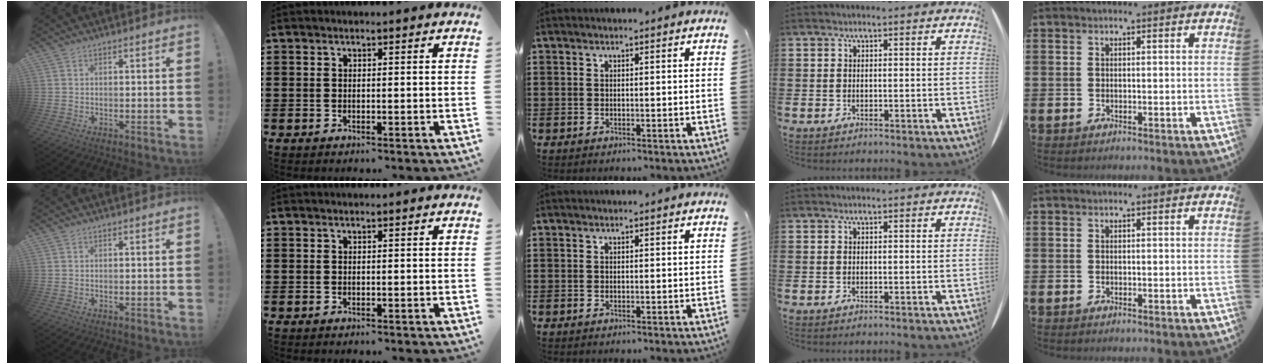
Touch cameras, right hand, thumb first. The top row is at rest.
{}